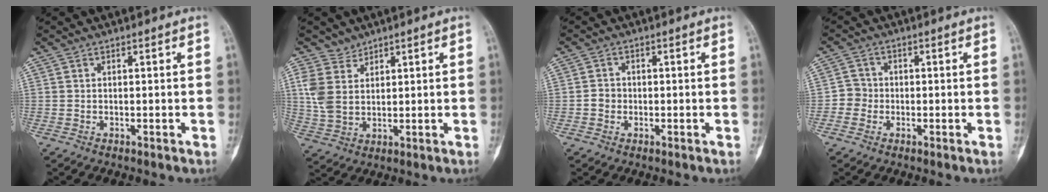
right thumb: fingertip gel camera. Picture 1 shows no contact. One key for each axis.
{"total": 6.2, "fx": 3.7, "fy": 4.4, "fz": 2.3, "tx": -0.036, "ty": -0.023, "tz": 0.084}
{"total": 2.2, "fx": -0.5, "fy": 2.0, "fz": 0.7, "tx": -0.003, "ty": 0.008, "tz": -0.013}
{"total": 3.0, "fx": -0.9, "fy": 2.8, "fz": 0.4, "tx": 0.013, "ty": 0.011, "tz": -0.028}